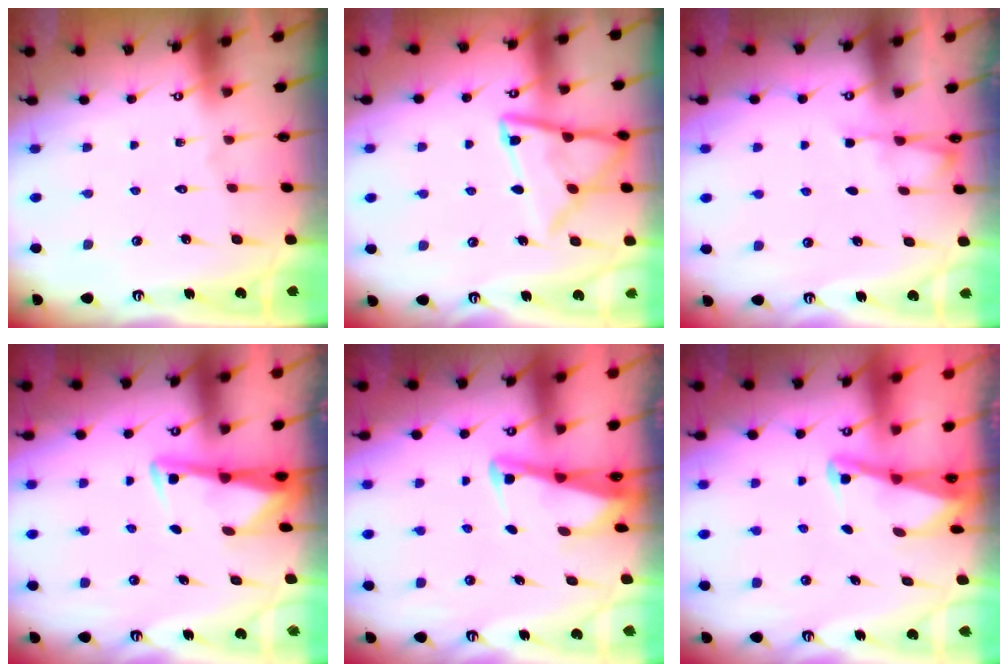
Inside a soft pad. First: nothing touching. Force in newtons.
{"total": 13.9, "press": 13.9, "slide": 1.4}
{"total": 2.3, "press": 2.3, "slide": 0.4}
{"total": 3.1, "press": 3.1, "slide": 0.4}
{"total": 2.5, "press": 2.5, "slide": 0.2}
{"total": 2.1, "press": 2.1, "slide": 0.4}